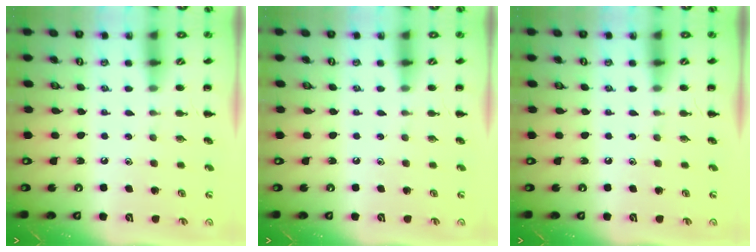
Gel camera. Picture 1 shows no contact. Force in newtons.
{"total": 0.0}
{"total": 0.0}